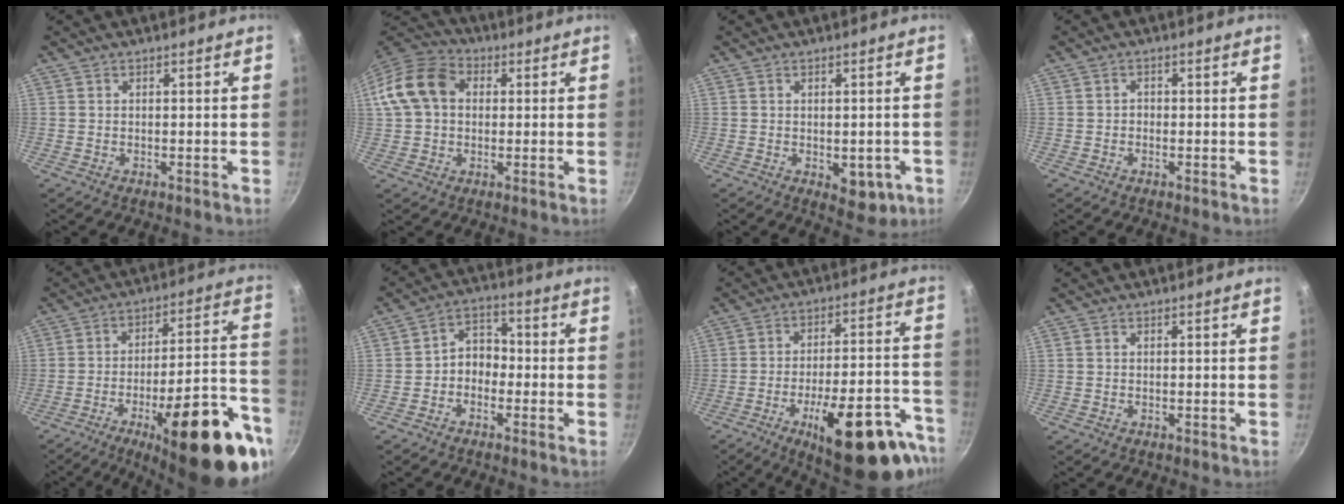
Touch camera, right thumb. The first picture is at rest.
{"total": 13.4, "force": [2.0, 10.2, 8.5], "torque": [-0.147, 0.032, 0.022]}
{"total": 6.0, "force": [-1.7, 3.4, 4.7], "torque": [-0.038, 0.003, -0.013]}
{"total": 0.9, "force": [-0.5, 0.7, 0.3], "torque": [-0.003, 0.003, -0.010]}
{"total": 27.7, "force": [-13.8, 7.2, 22.9], "torque": [-0.266, 0.074, -0.203]}
{"total": 5.6, "force": [-1.7, 4.4, 3.1], "torque": [-0.017, 0.032, -0.040]}
{"total": 24.0, "force": [-13.4, 8.5, 17.9], "torque": [-0.186, 0.063, -0.186]}
{"total": 0.0}